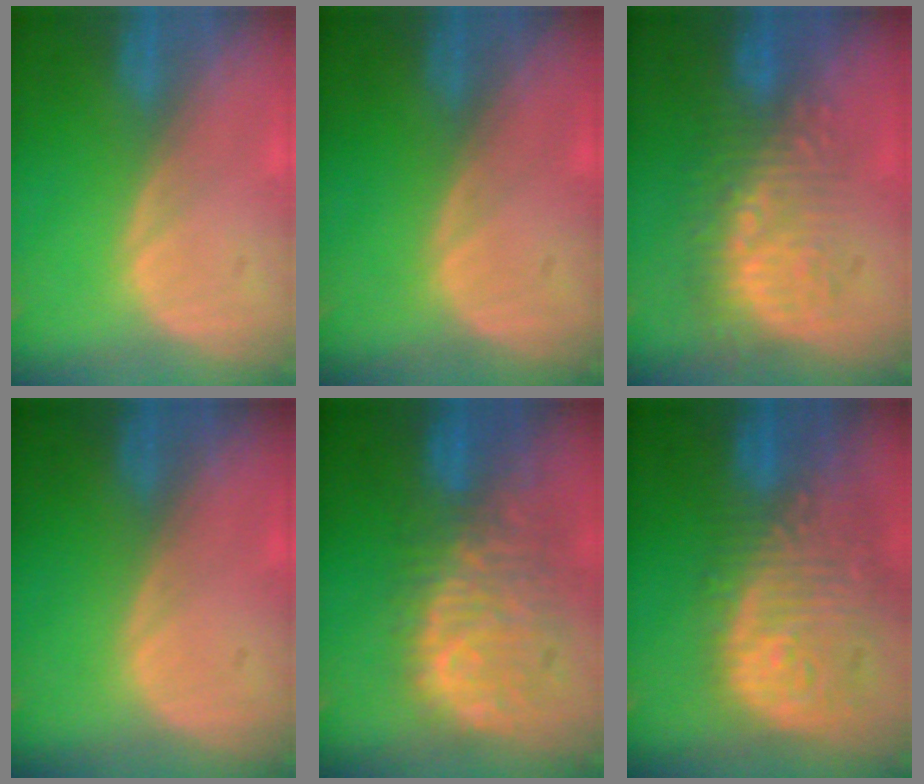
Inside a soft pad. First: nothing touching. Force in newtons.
{"total": 0.0}
{"total": 9.1, "press": 8.5, "slide": 3.2}
{"total": 0.0}
{"total": 11.4, "press": 9.8, "slide": 5.9}
{"total": 13.5, "press": 11.4, "slide": 7.3}